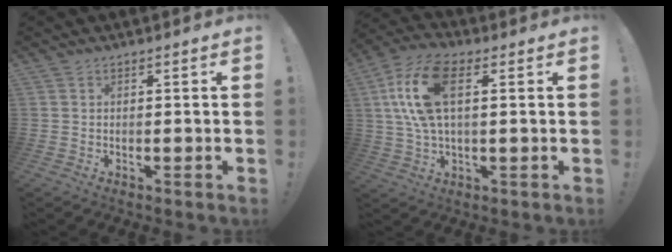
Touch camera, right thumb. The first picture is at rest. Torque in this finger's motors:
{"motor_torque": [1.72, 1.78, 0.26, 0.23, 0.28]}